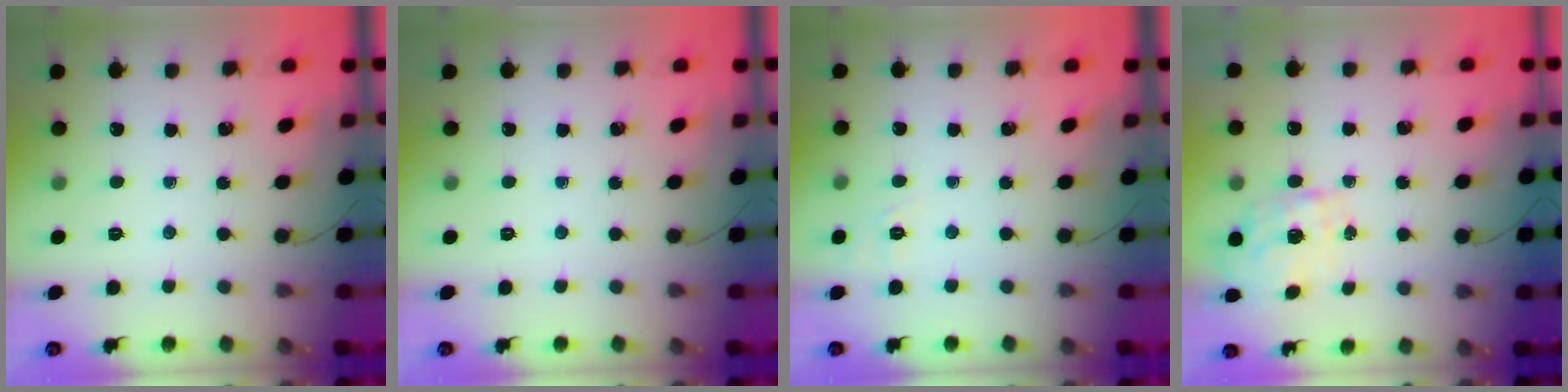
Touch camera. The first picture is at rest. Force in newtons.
{"total": 0.0}
{"total": 1.9, "press": 0.0, "slide": 1.9}
{"total": 1.5, "press": 1.3, "slide": 0.8}